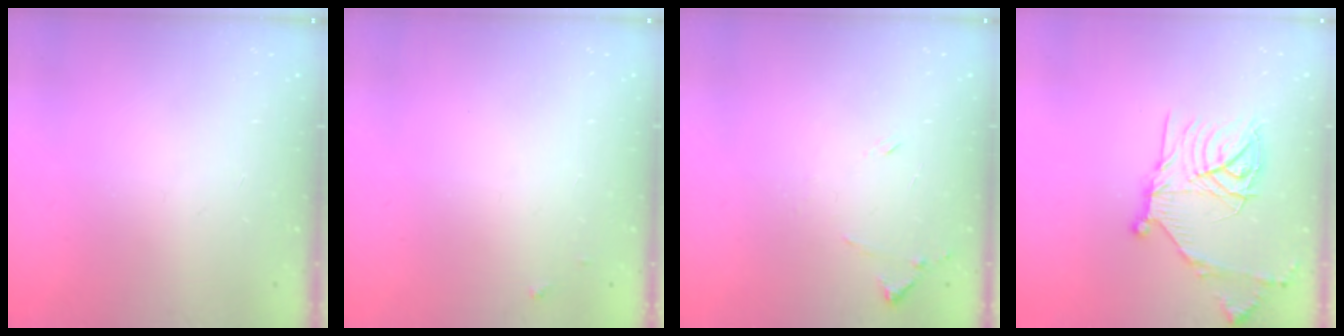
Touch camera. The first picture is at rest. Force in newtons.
{"total": 3.5, "press": 3.5, "slide": 0.2}
{"total": 8.0, "press": 8.0, "slide": 0.7}
{"total": 19.9, "press": 19.8, "slide": 1.5}